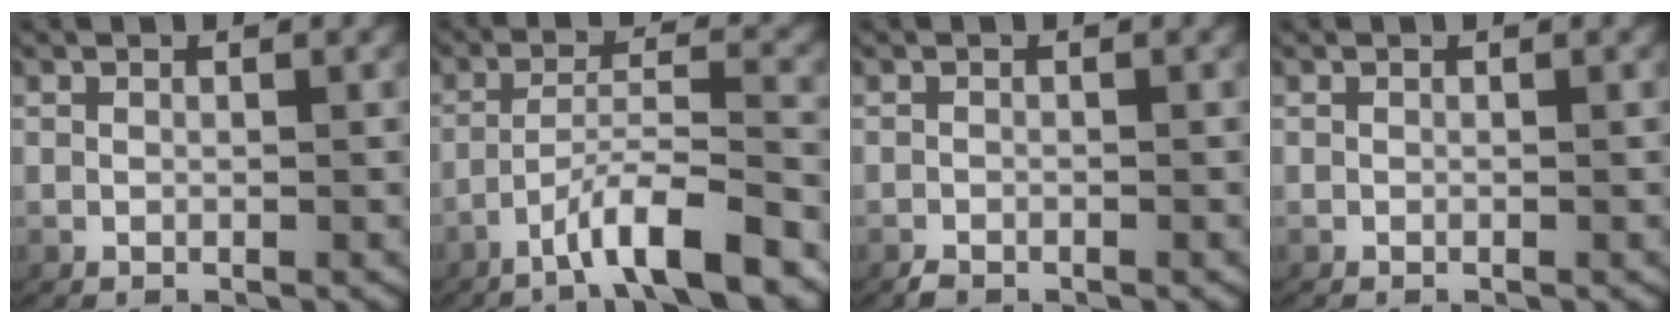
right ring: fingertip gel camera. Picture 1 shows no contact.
{"total": 6.0, "force": [-3.7, 1.4, 4.5], "torque": [-0.080, -0.004, -0.057]}
{"total": 0.8, "force": [-0.8, 0.1, 0.1], "torque": [-0.009, -0.011, -0.011]}
{"total": 0.0}